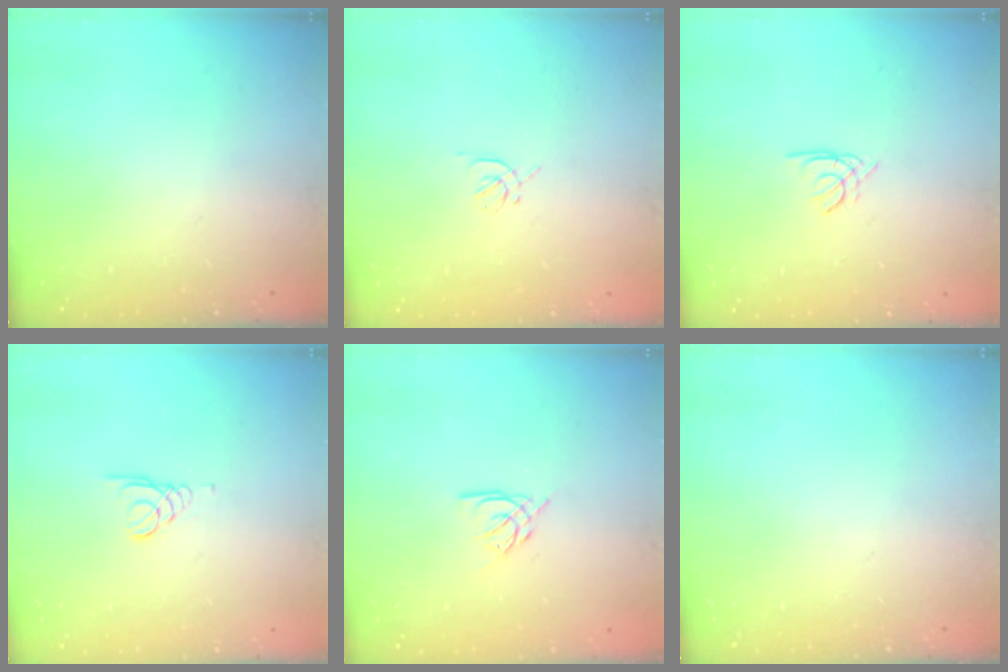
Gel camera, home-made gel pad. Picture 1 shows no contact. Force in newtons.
{"total": 1.2, "press": 1.2, "slide": 0.4}
{"total": 1.2, "press": 1.1, "slide": 0.3}
{"total": 1.0, "press": 1.0, "slide": 0.1}
{"total": 5.5, "press": 5.5, "slide": 0.5}
{"total": 0.0}